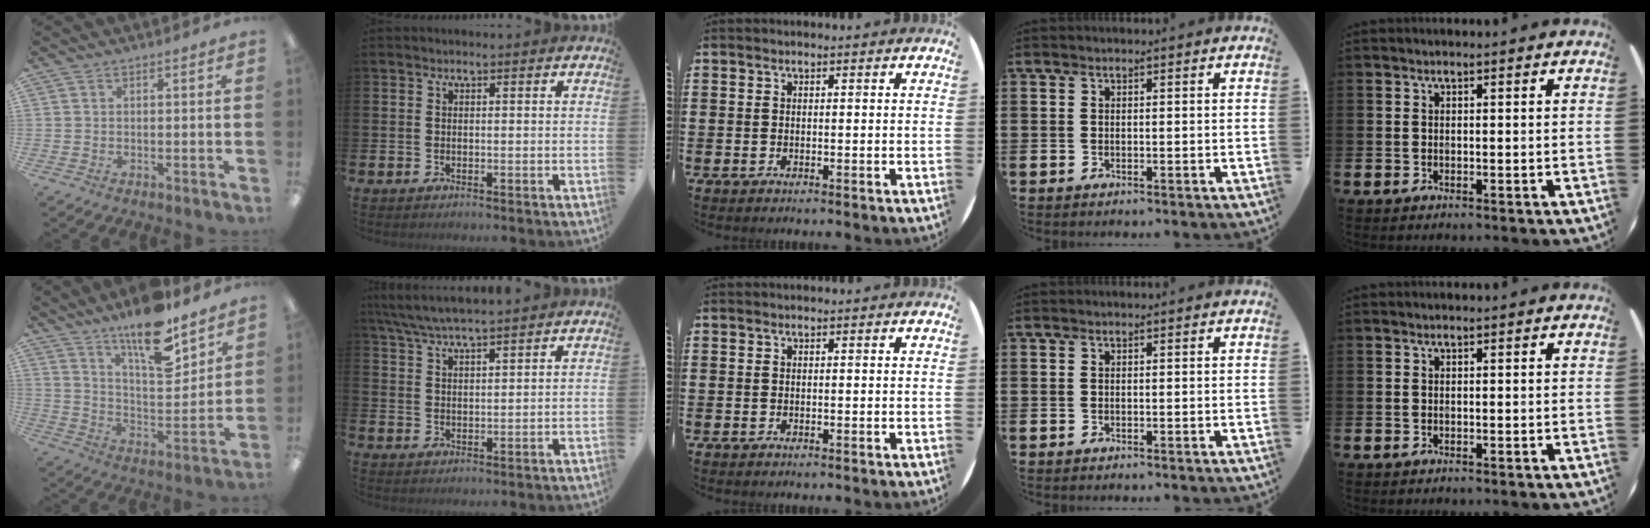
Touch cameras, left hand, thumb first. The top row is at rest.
{"thumb": {"total": 16.0, "force": [11.9, 5.0, 9.5], "torque": [-0.151, -0.080, 0.200]}, "index": {"total": 5.3, "force": [5.0, 0.3, 1.8], "torque": [-0.053, -0.016, 0.091]}}